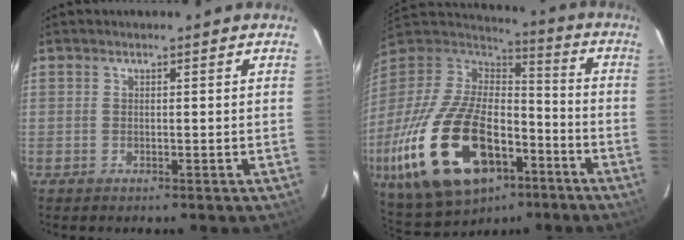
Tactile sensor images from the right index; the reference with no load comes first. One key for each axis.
{"total": 30.7, "fx": -13.6, "fy": 16.4, "fz": 22.1, "tx": -0.466, "ty": -0.034, "tz": -0.216}